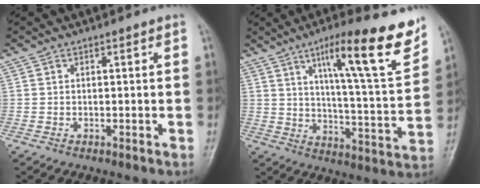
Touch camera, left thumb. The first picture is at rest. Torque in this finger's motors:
{"motor_torque": [0.67, 0.49, 1.65, -1.12, 0.16]}